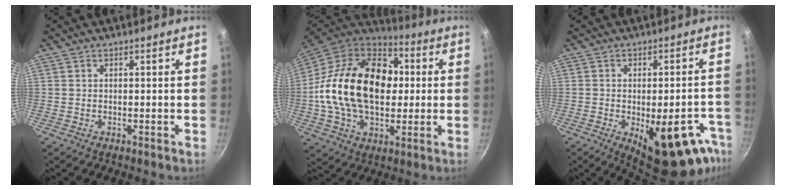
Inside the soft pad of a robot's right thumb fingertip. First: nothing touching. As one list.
[{"total": 26.8, "force": [1.6, 18.1, 19.7], "torque": [-0.321, 0.030, 0.020]}, {"total": 18.4, "force": [-8.5, 7.7, 14.4], "torque": [-0.122, 0.018, -0.103]}]